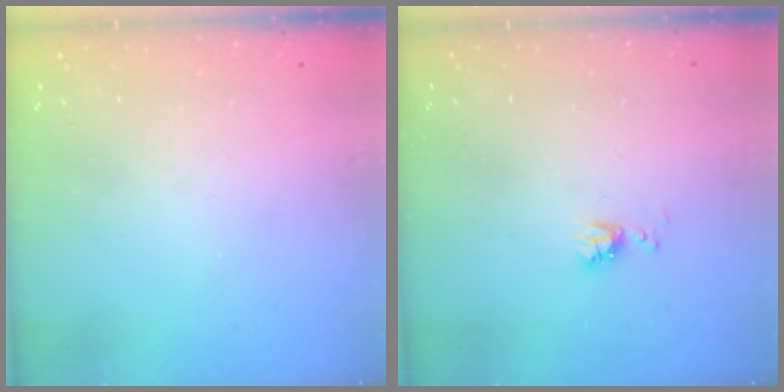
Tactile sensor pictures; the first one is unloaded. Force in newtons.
{"total": 4.9, "press": 4.8, "slide": 0.8}